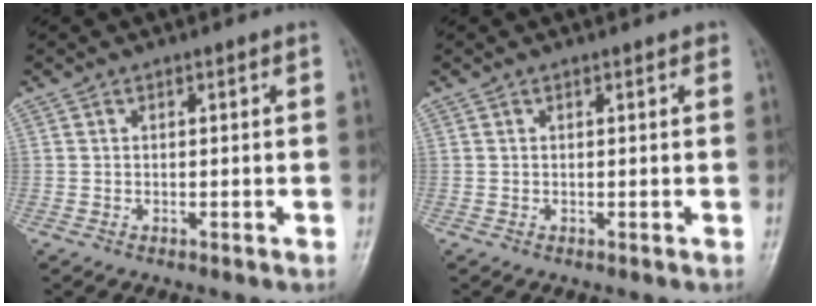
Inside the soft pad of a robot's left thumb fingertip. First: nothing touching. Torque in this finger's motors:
{"motor_torque": [-0.02, -0.05, 0.15, -0.21, 0.00]}